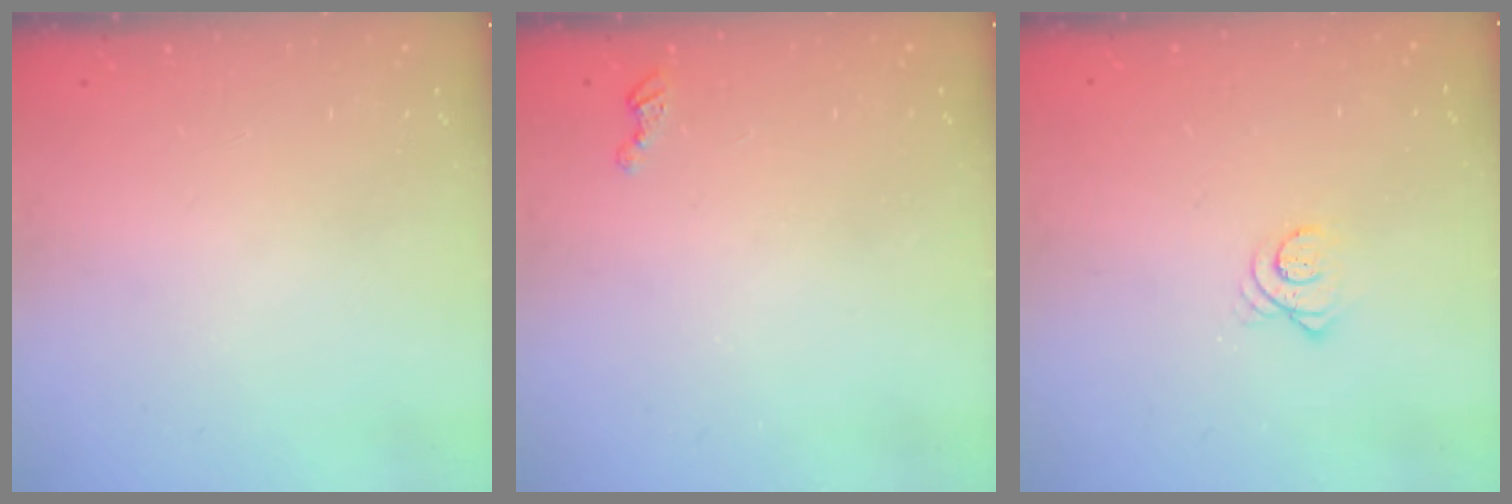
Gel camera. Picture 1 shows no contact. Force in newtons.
{"total": 2.8, "press": 2.8, "slide": 0.4}
{"total": 3.3, "press": 3.3, "slide": 0.3}